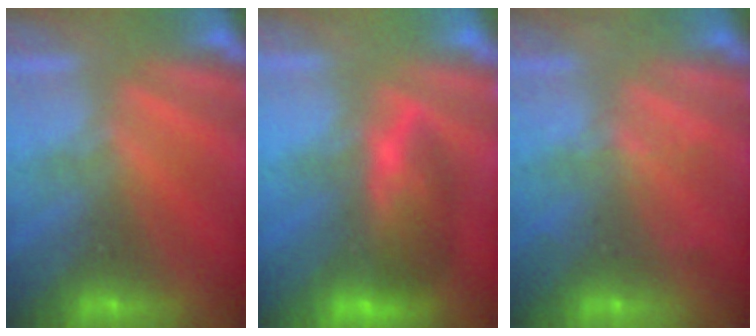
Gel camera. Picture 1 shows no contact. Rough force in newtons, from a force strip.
{"total": 7.5}
{"total": 2.3}